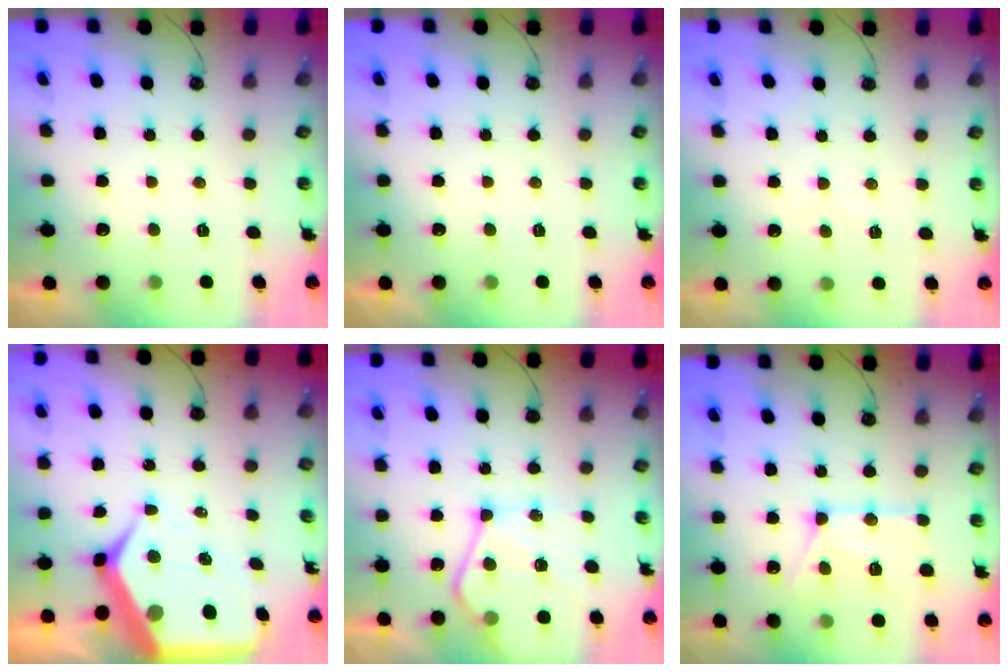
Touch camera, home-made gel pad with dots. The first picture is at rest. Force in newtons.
{"total": 0.0}
{"total": 3.2, "press": 3.2, "slide": 0.4}
{"total": 13.8, "press": 13.8, "slide": 1.2}
{"total": 15.7, "press": 15.6, "slide": 1.6}
{"total": 14.1, "press": 14.1, "slide": 1.4}